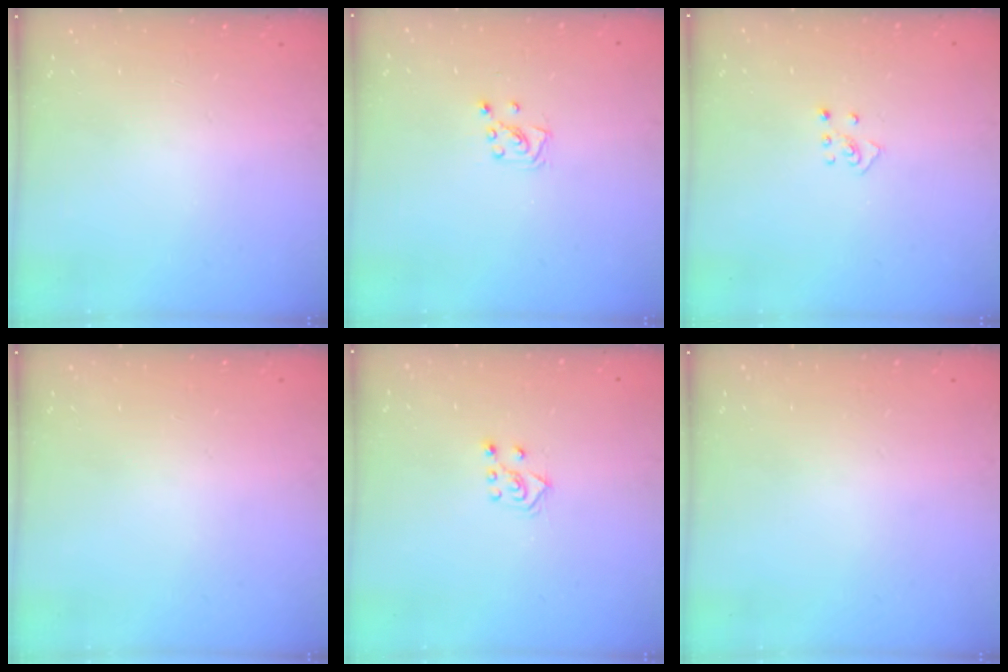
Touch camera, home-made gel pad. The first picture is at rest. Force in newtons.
{"total": 4.9, "press": 4.9, "slide": 0.5}
{"total": 3.7, "press": 3.7, "slide": 0.3}
{"total": 0.0}
{"total": 5.4, "press": 5.3, "slide": 0.6}
{"total": 0.0}